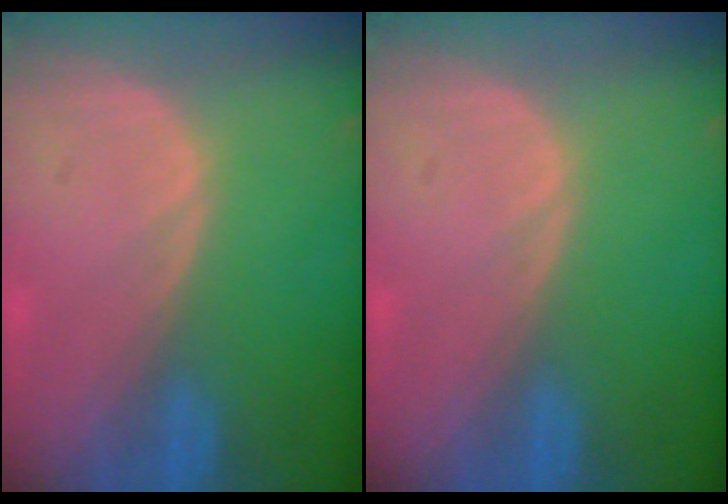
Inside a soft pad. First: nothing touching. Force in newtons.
{"total": 0.0}